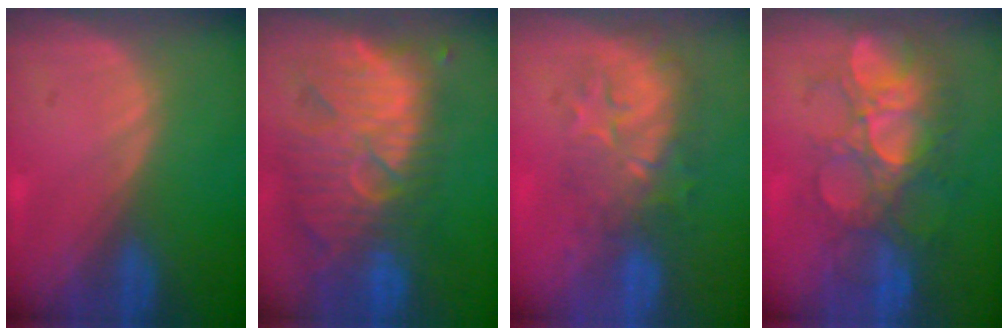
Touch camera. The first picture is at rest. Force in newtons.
{"total": 13.0, "press": 11.3, "slide": 6.5}
{"total": 7.8, "press": 7.5, "slide": 2.1}
{"total": 8.9, "press": 8.8, "slide": 1.7}